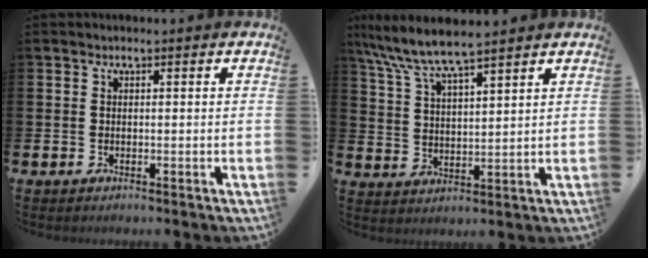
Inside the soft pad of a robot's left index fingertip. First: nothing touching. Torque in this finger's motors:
{"motor_torque": [0.74, -0.71, 0.94, 0.21]}